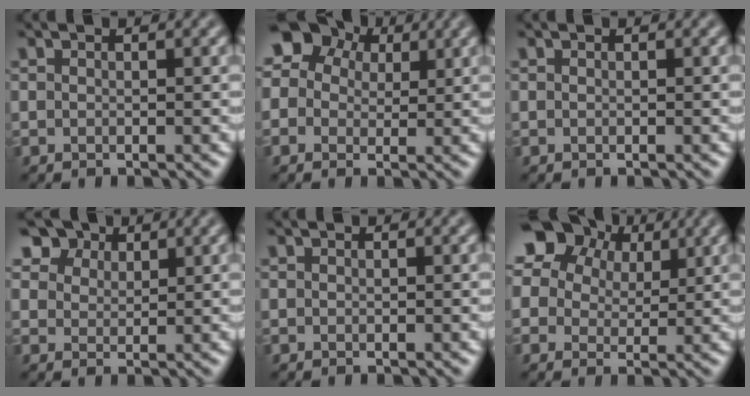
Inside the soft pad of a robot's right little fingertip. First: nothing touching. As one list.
[{"total": 8.2, "force": [3.4, 6.4, 3.8], "torque": [-0.070, 0.030, 0.036]}, {"total": 0.0}, {"total": 6.4, "force": [4.6, 3.7, 2.4], "torque": [-0.069, 0.001, 0.074]}, {"total": 0.0}, {"total": 12.9, "force": [6.7, 8.7, 6.8], "torque": [-0.123, 0.038, 0.108]}]